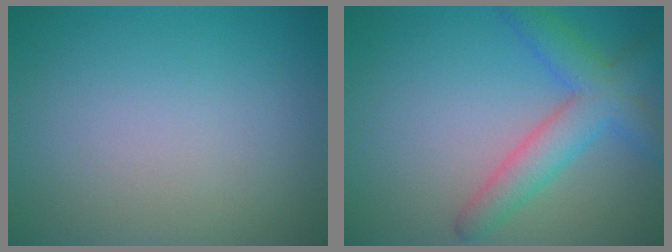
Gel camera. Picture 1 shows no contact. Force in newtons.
{"total": 5.0, "press": 5.0, "slide": 0.3}